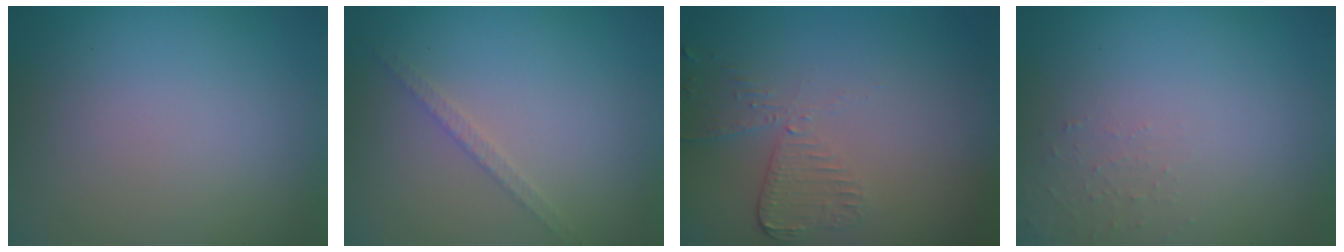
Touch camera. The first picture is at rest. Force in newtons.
{"total": 1.3, "press": 1.3, "slide": 0.2}
{"total": 2.6, "press": 2.3, "slide": 1.2}
{"total": 1.1, "press": 1.0, "slide": 0.2}